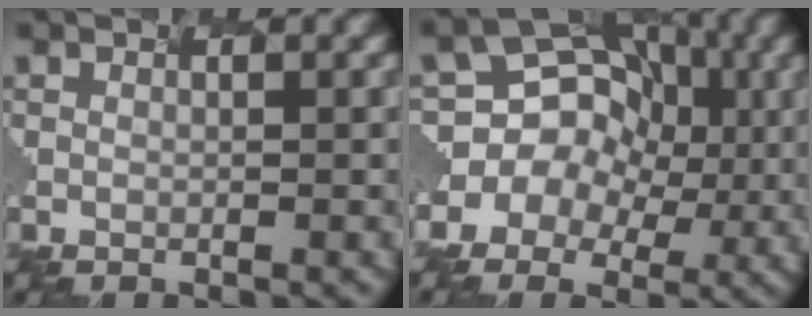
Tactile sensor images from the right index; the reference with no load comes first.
{"total": 10.2, "force": [-1.0, 9.3, 4.1], "torque": [-0.086, 0.041, -0.042]}